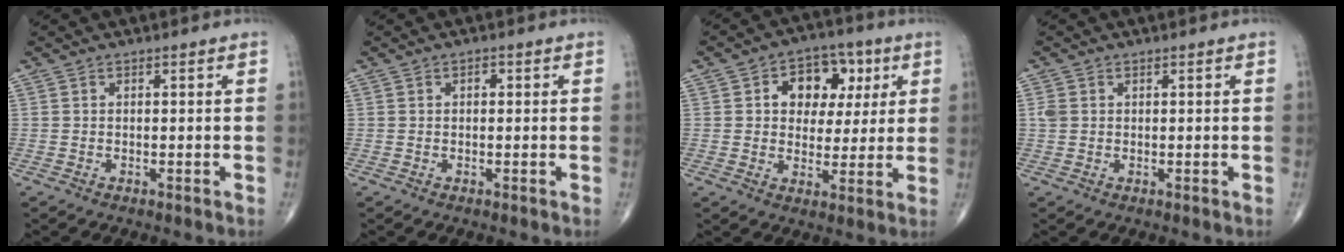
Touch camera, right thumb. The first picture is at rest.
{"total": 1.0, "force": [0.2, 0.7, 0.7], "torque": [-0.008, 0.002, 0.002]}
{"total": 11.5, "force": [3.5, 8.3, 7.2], "torque": [-0.056, 0.003, 0.051]}
{"total": 1.7, "force": [0.4, 1.4, 0.9], "torque": [-0.021, 0.002, 0.009]}